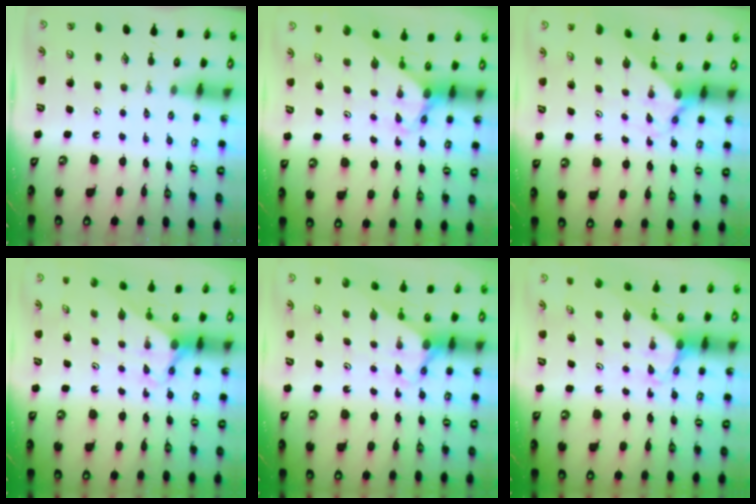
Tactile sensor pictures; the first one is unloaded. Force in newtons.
{"total": 3.0, "press": 3.0, "slide": 0.2}
{"total": 1.2, "press": 1.2, "slide": 0.1}
{"total": 2.9, "press": 2.9, "slide": 0.0}
{"total": 2.8, "press": 2.8, "slide": 0.0}
{"total": 2.0, "press": 2.0, "slide": 0.1}